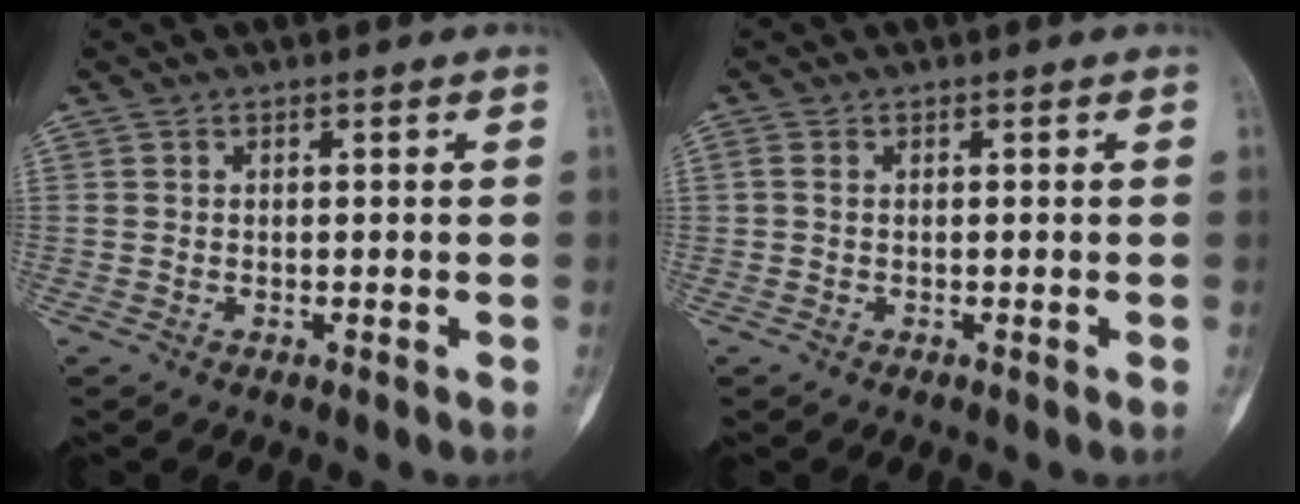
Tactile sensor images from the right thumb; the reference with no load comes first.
{"total": 0.9, "force": [-0.1, 0.5, 0.7], "torque": [-0.015, 0.000, -0.003]}